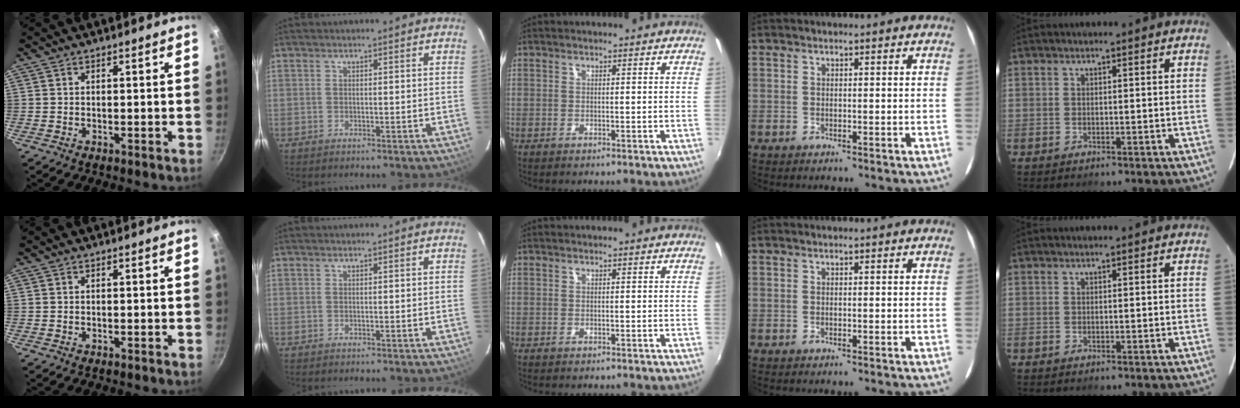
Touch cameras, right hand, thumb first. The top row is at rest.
{}